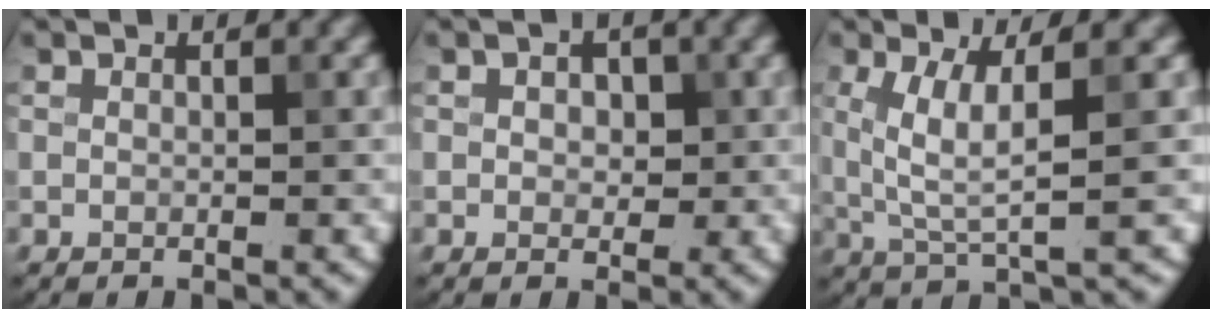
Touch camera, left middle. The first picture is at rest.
{"total": 1.9, "force": [0.3, 1.4, 1.3], "torque": [-0.016, -0.002, 0.000]}
{"total": 4.7, "force": [0.9, 0.8, 4.5], "torque": [-0.101, -0.004, 0.022]}